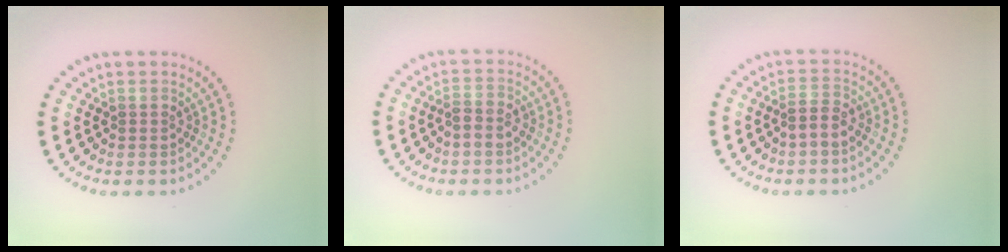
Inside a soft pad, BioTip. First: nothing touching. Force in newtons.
{"total": 1.6, "press": 1.5, "slide": 0.5}
{"total": 1.7, "press": 1.6, "slide": 0.7}